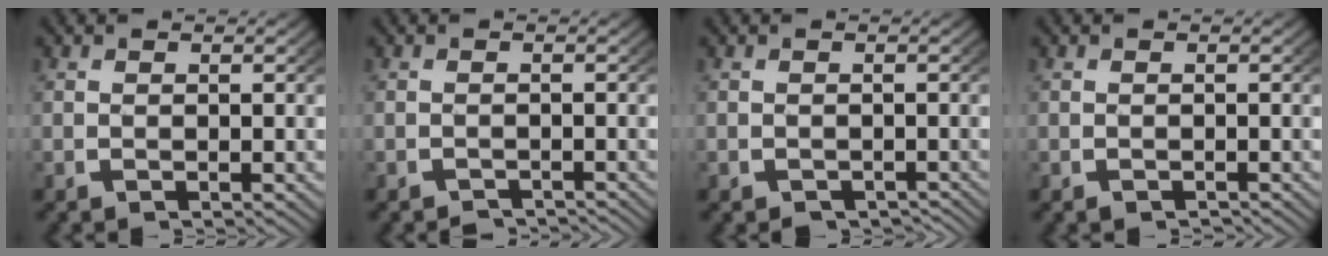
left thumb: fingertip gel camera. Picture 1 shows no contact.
{"total": 1.8, "force": [-1.7, 0.3, 0.2], "torque": [0.001, -0.008, -0.027]}
{"total": 2.0, "force": [-1.8, 0.8, 0.4], "torque": [0.005, -0.008, -0.025]}
{"total": 0.8, "force": [-0.7, 0.3, 0.2], "torque": [-0.002, -0.004, -0.011]}